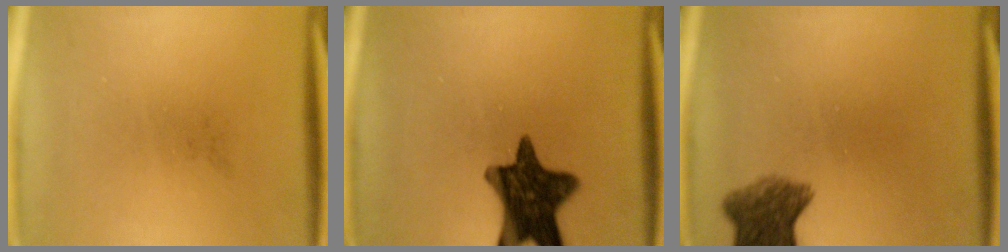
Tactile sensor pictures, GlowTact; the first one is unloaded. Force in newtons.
{"total": 13.0}
{"total": 6.4}